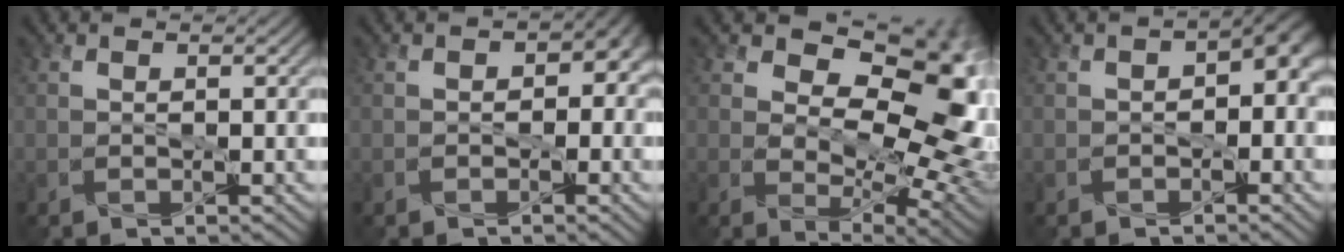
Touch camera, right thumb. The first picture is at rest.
{"total": 3.1, "force": [-0.4, 2.5, 1.7], "torque": [-0.014, -0.011, -0.006]}
{"total": 13.0, "force": [2.9, 8.3, 9.6], "torque": [-0.117, -0.002, 0.045]}
{"total": 4.1, "force": [-0.4, 2.7, 3.1], "torque": [-0.036, -0.008, -0.012]}